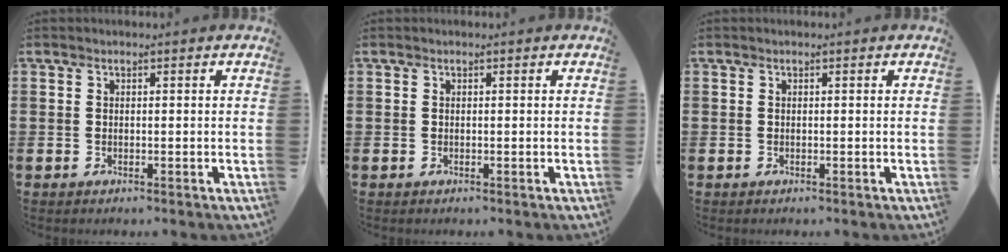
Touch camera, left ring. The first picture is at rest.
{"total": 0.0}
{"total": 0.0}